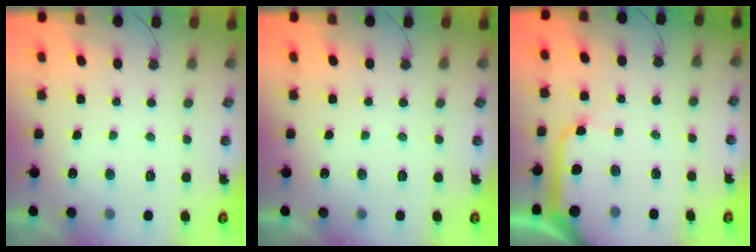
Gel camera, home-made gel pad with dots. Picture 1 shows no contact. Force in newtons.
{"total": 0.0}
{"total": 11.1, "press": 11.0, "slide": 1.4}